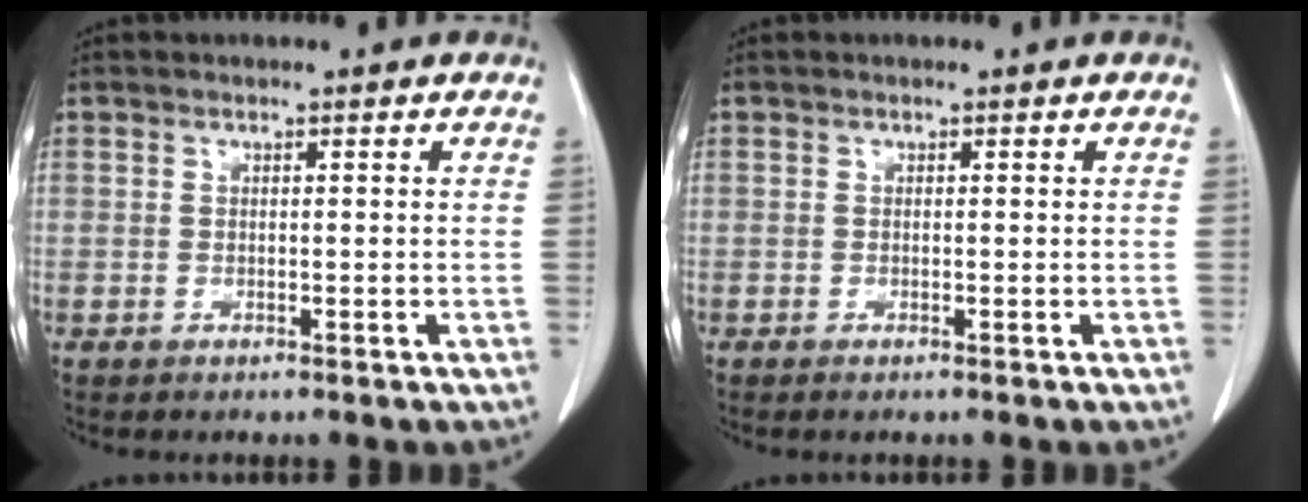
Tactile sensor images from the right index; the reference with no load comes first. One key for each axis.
{"total": 0.0}